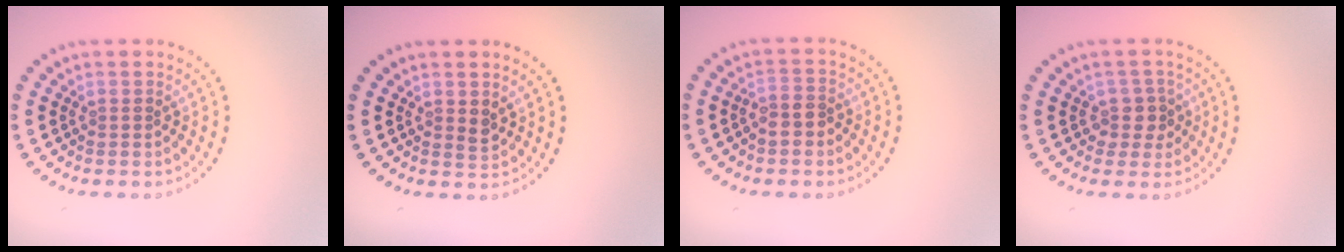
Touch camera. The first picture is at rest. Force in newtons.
{"total": 1.0, "press": 1.0, "slide": 0.3}
{"total": 2.1, "press": 1.9, "slide": 0.9}
{"total": 2.3, "press": 1.8, "slide": 1.5}